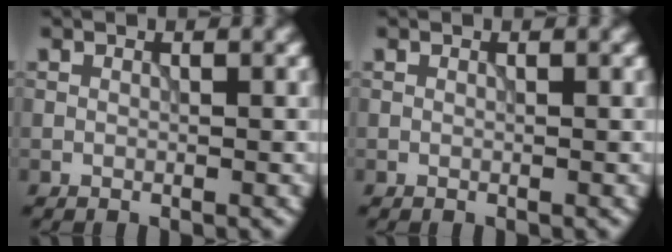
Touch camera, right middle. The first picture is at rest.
{"total": 0.0}